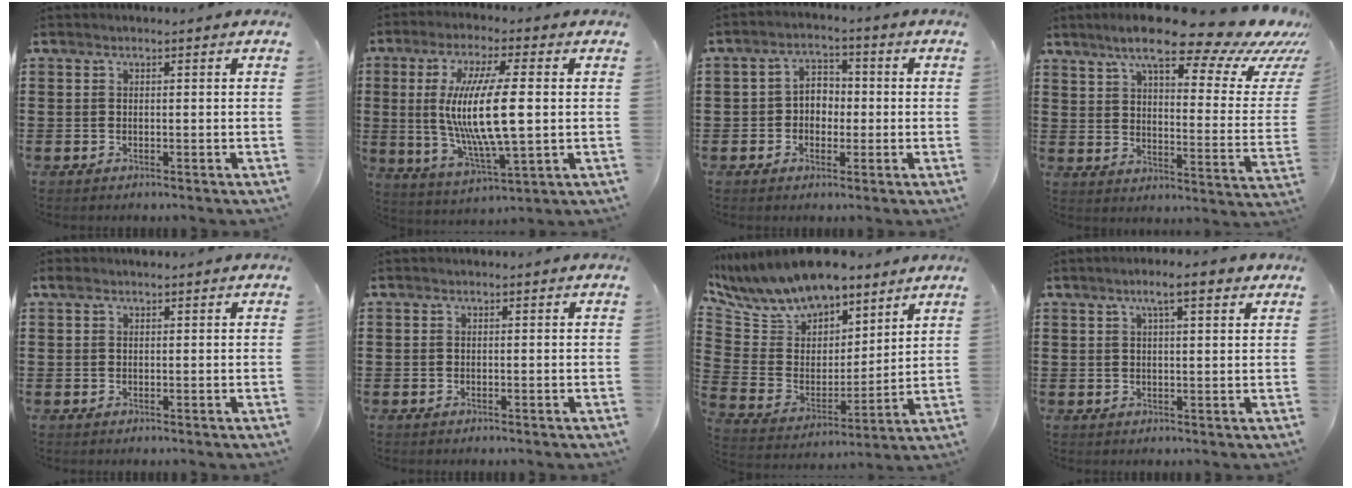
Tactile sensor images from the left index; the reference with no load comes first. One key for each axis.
{"total": 12.8, "fx": 1.1, "fy": 3.3, "fz": 12.3, "tx": -0.252, "ty": -0.003, "tz": 0.013}
{"total": 3.9, "fx": -0.9, "fy": 3.2, "fz": 2.1, "tx": -0.049, "ty": 0.013, "tz": -0.022}
{"total": 13.8, "fx": 10.6, "fy": 1.8, "fz": 8.6, "tx": -0.156, "ty": -0.070, "tz": 0.170}
{"total": 1.0, "fx": 0.6, "fy": 0.5, "fz": 0.6, "tx": -0.014, "ty": 0.005, "tz": 0.010}
{"total": 0.0}
{"total": 10.5, "fx": 9.3, "fy": 4.3, "fz": 2.2, "tx": -0.100, "ty": -0.056, "tz": 0.174}
{"total": 5.2, "fx": 3.1, "fy": 0.9, "fz": 4.1, "tx": -0.078, "ty": 0.005, "tz": 0.050}